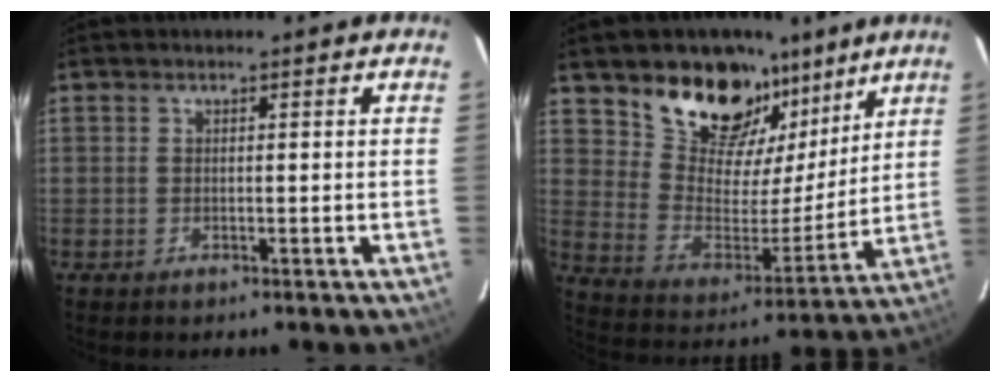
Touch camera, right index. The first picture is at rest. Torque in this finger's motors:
{"motor_torque": [1.08, 1.06, 0.46, 0.08]}